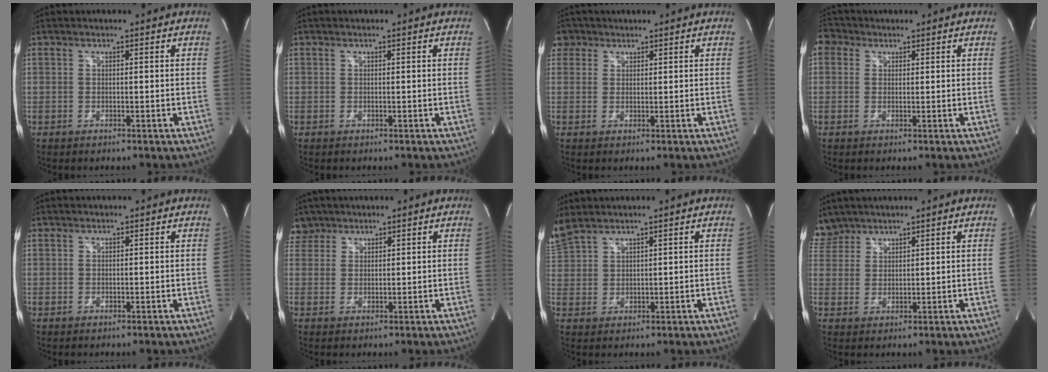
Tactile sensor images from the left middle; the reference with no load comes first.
{"total": 0.0}
{"total": 3.3, "force": [1.9, 2.7, 0.2], "torque": [-0.001, 0.016, 0.033]}
{"total": 3.3, "force": [1.5, 2.8, 0.8], "torque": [-0.017, 0.020, 0.026]}
{"total": 0.8, "force": [0.6, 0.5, 0.0], "torque": [0.001, 0.003, 0.008]}
{"total": 3.4, "force": [2.8, 1.9, -0.4], "torque": [0.012, 0.009, 0.055]}
{"total": 5.6, "force": [5.2, 1.0, 1.9], "torque": [-0.065, 0.017, 0.123]}
{"total": 4.6, "force": [4.2, 1.9, -0.2], "torque": [0.004, 0.011, 0.090]}